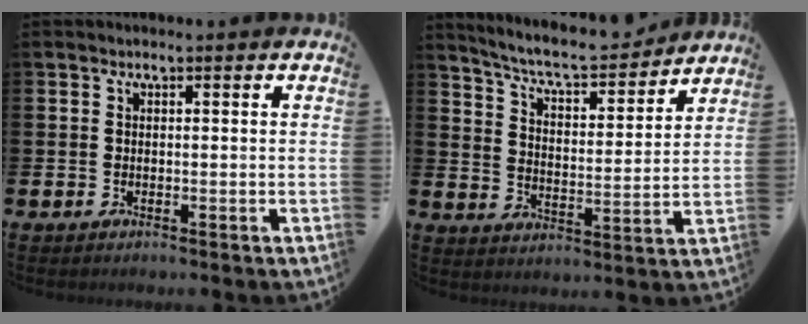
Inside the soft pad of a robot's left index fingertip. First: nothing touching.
{"total": 7.6, "force": [7.1, 1.2, 2.3], "torque": [-0.071, -0.053, 0.119]}